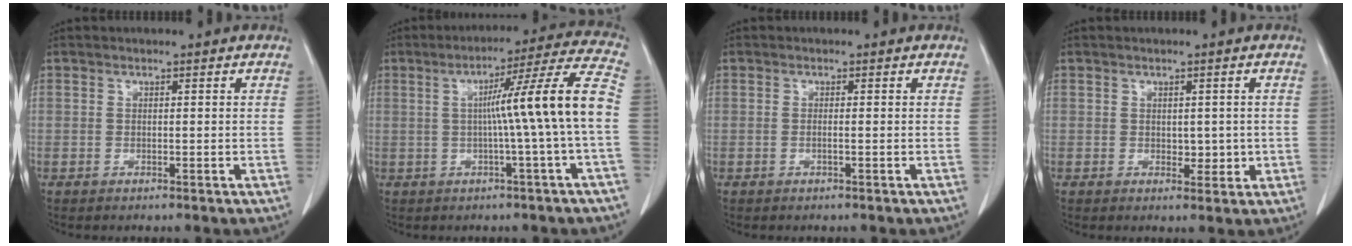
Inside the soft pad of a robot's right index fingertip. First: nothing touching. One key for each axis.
{"total": 12.6, "fx": -0.7, "fy": -2.1, "fz": 12.4, "tx": -0.171, "ty": 0.016, "tz": -0.010}
{"total": 0.5, "fx": -0.2, "fy": -0.1, "fz": 0.5, "tx": -0.011, "ty": 0.000, "tz": -0.004}
{"total": 2.4, "fx": 0.0, "fy": 1.6, "fz": 1.8, "tx": -0.019, "ty": -0.002, "tz": 0.007}